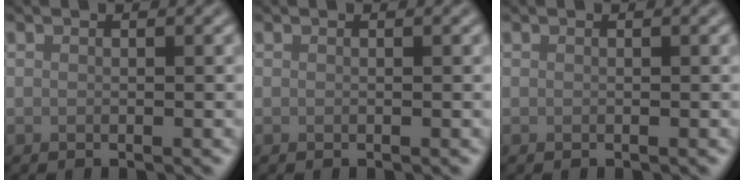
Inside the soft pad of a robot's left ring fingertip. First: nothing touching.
{"total": 0.0}
{"total": 0.0}